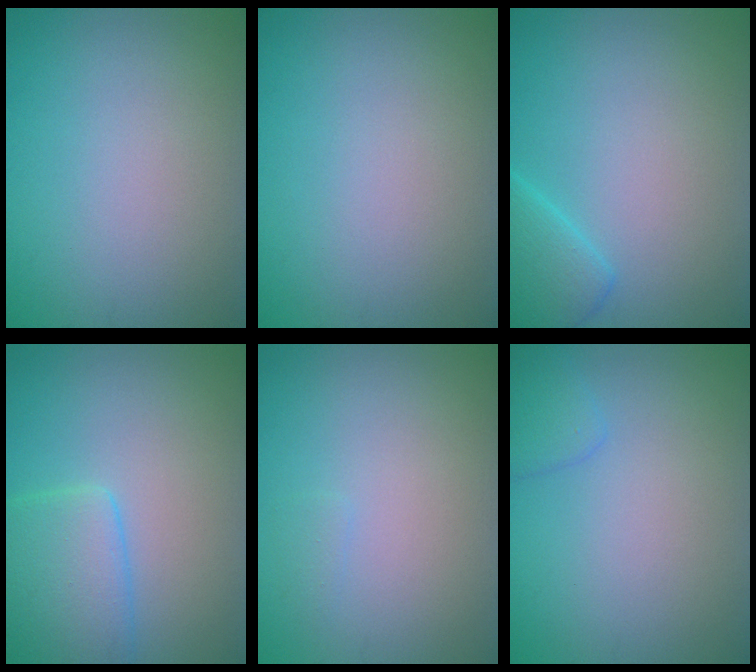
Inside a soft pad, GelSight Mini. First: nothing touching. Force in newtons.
{"total": 0.0}
{"total": 3.2, "press": 3.2, "slide": 0.3}
{"total": 4.6, "press": 4.6, "slide": 0.5}
{"total": 0.6, "press": 0.5, "slide": 0.1}
{"total": 1.5, "press": 1.4, "slide": 0.1}